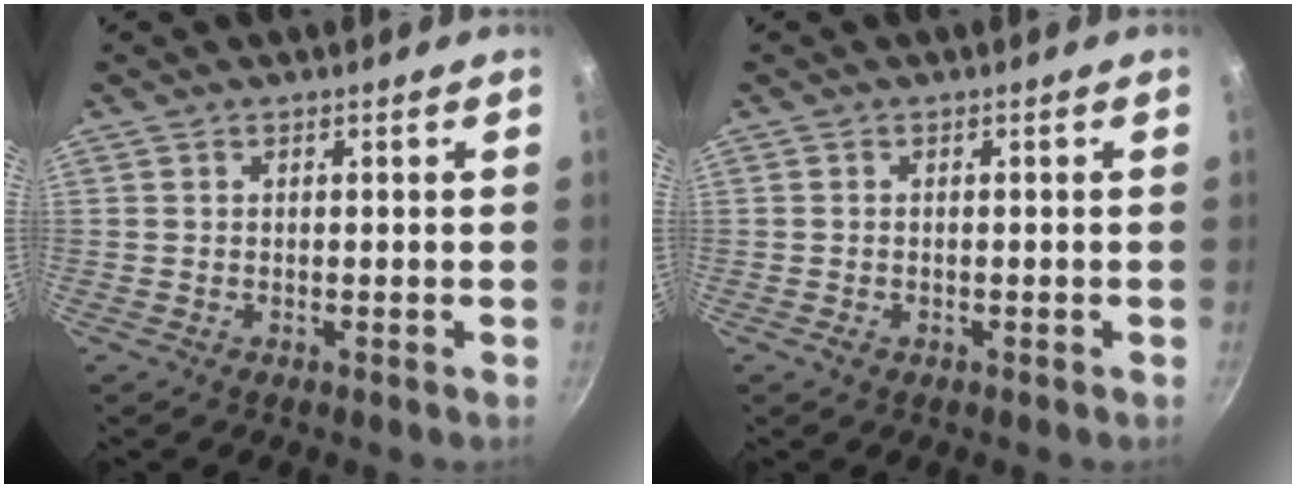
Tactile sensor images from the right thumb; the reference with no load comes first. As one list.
[{"total": 1.0, "force": [-0.5, 0.7, 0.6], "torque": [-0.009, -0.001, -0.008]}]